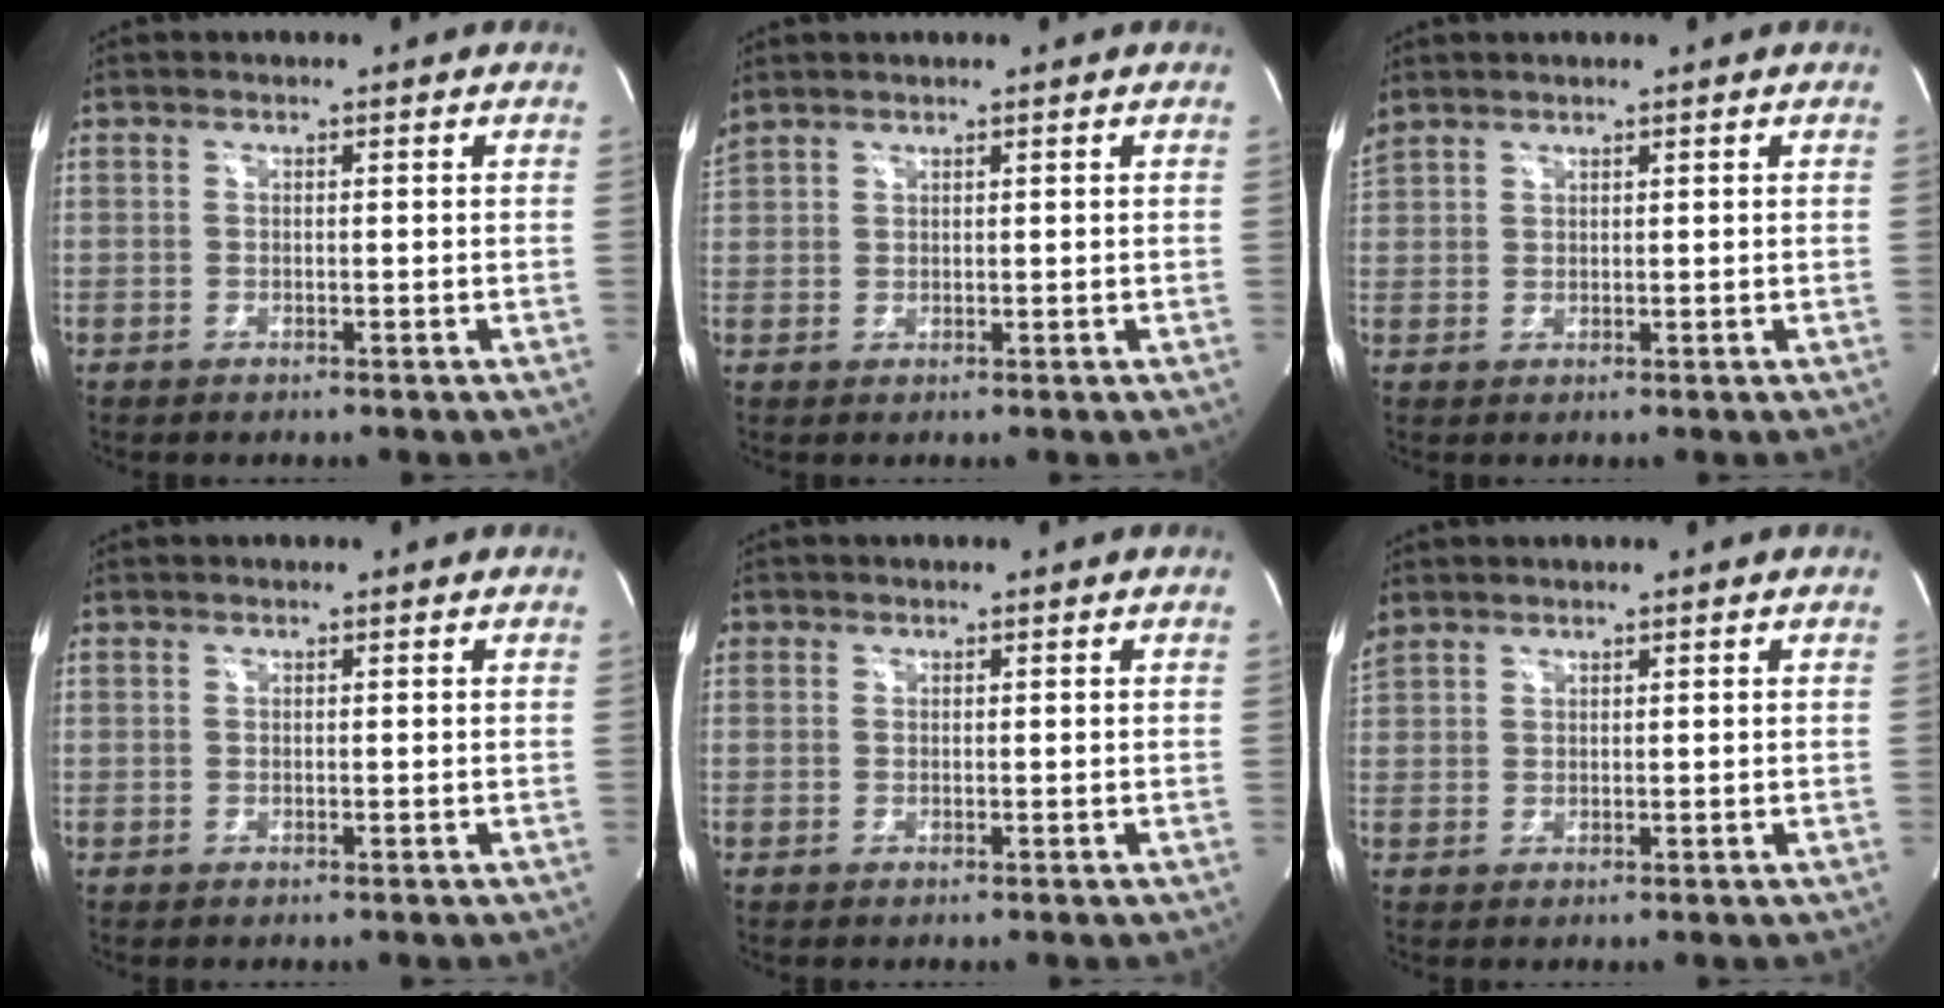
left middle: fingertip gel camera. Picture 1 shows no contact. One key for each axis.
{"total": 2.8, "fx": 2.6, "fy": 0.7, "fz": 0.8, "tx": -0.034, "ty": 0.027, "tz": 0.058}
{"total": 3.1, "fx": 2.8, "fy": 1.3, "fz": 0.8, "tx": -0.038, "ty": 0.023, "tz": 0.062}
{"total": 0.0}
{"total": 1.0, "fx": 0.4, "fy": 0.9, "fz": 0.1, "tx": 0.005, "ty": 0.007, "tz": 0.007}
{"total": 3.7, "fx": 2.9, "fy": 2.0, "fz": 1.0, "tx": -0.044, "ty": 0.022, "tz": 0.067}